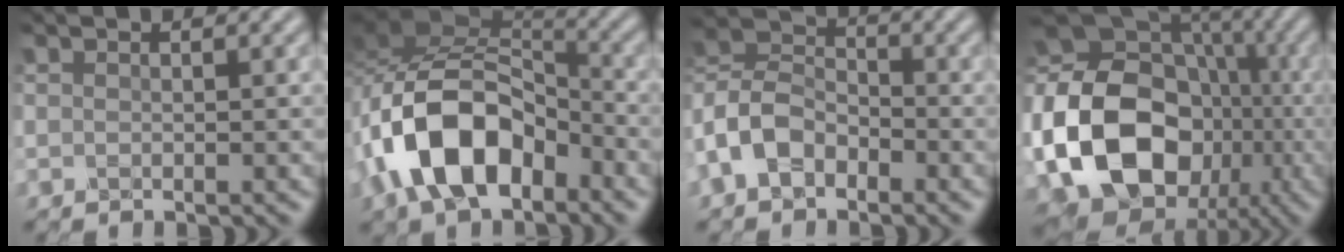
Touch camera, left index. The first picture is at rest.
{"total": 10.1, "force": [-4.6, 5.6, 7.1], "torque": [-0.142, 0.013, -0.086]}
{"total": 5.7, "force": [-2.8, 3.7, 3.3], "torque": [-0.080, 0.012, -0.073]}
{"total": 20.1, "force": [-4.0, 16.0, 11.5], "torque": [-0.220, -0.021, -0.092]}